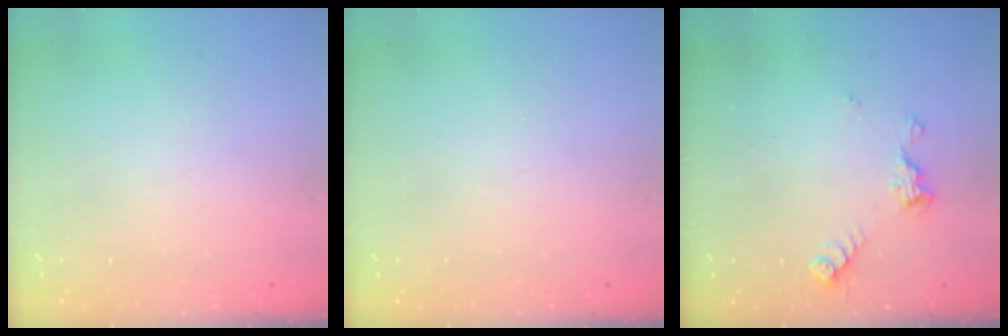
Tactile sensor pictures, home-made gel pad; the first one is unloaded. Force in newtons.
{"total": 0.0}
{"total": 6.3, "press": 6.3, "slide": 0.5}